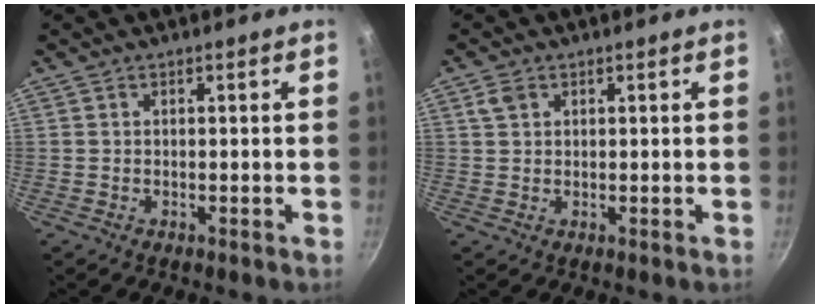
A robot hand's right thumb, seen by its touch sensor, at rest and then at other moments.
{"total": 2.4, "force": [1.1, 1.7, 1.3], "torque": [-0.019, 0.001, 0.022]}